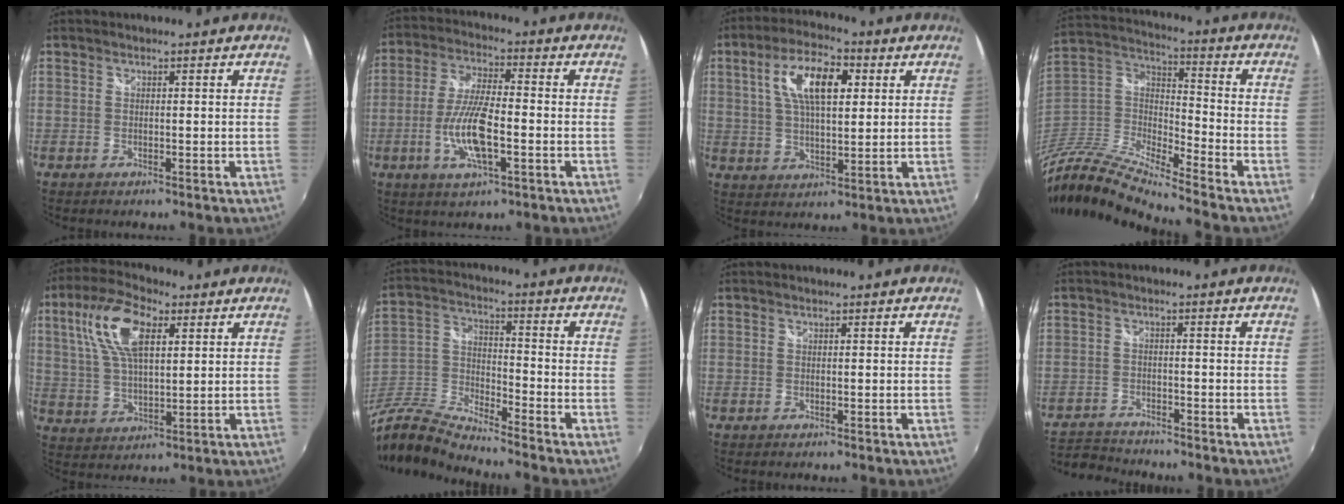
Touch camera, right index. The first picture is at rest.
{"total": 10.3, "force": [-3.2, 2.7, 9.4], "torque": [-0.194, -0.001, -0.064]}
{"total": 11.4, "force": [3.6, 4.9, 9.7], "torque": [-0.178, 0.020, 0.063]}
{"total": 17.3, "force": [-13.9, 2.4, 10.0], "torque": [-0.212, -0.022, -0.287]}
{"total": 12.6, "force": [4.9, 5.6, 10.2], "torque": [-0.200, 0.022, 0.092]}
{"total": 13.3, "force": [-10.5, 3.1, 7.5], "torque": [-0.174, -0.018, -0.219]}
{"total": 0.0}
{"total": 7.5, "force": [-7.2, 1.5, 1.0], "torque": [-0.047, 0.002, -0.135]}